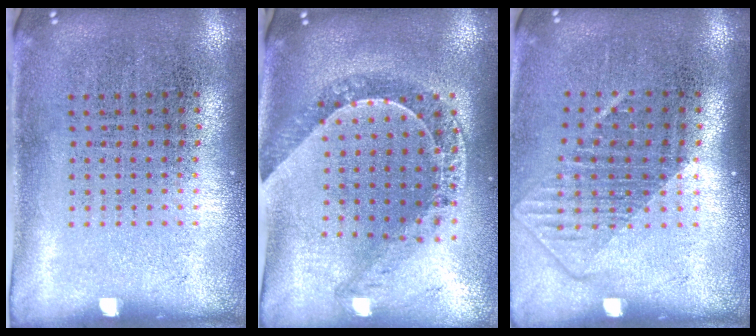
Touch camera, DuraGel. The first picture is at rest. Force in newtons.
{"total": 1.1, "press": 1.1, "slide": 0.2}
{"total": 1.3, "press": 1.1, "slide": 0.8}